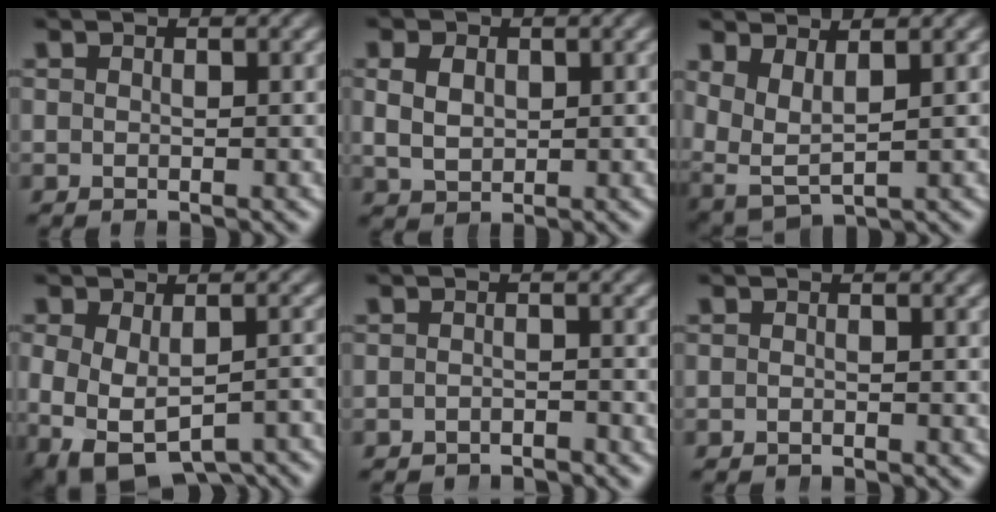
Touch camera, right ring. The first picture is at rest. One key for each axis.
{"total": 3.4, "fx": 0.8, "fy": 2.6, "fz": 2.0, "tx": -0.025, "ty": -0.002, "tz": 0.022}
{"total": 6.2, "fx": 0.5, "fy": 5.4, "fz": 3.0, "tx": -0.092, "ty": -0.025, "tz": 0.014}
{"total": 11.9, "fx": -6.9, "fy": 8.1, "fz": 5.5, "tx": -0.135, "ty": -0.061, "tz": -0.087}
{"total": 2.0, "fx": -2.0, "fy": -0.1, "fz": -0.4, "tx": 0.017, "ty": -0.006, "tz": -0.031}
{"total": 0.6, "fx": -0.5, "fy": -0.3, "fz": -0.3, "tx": 0.007, "ty": -0.003, "tz": -0.008}